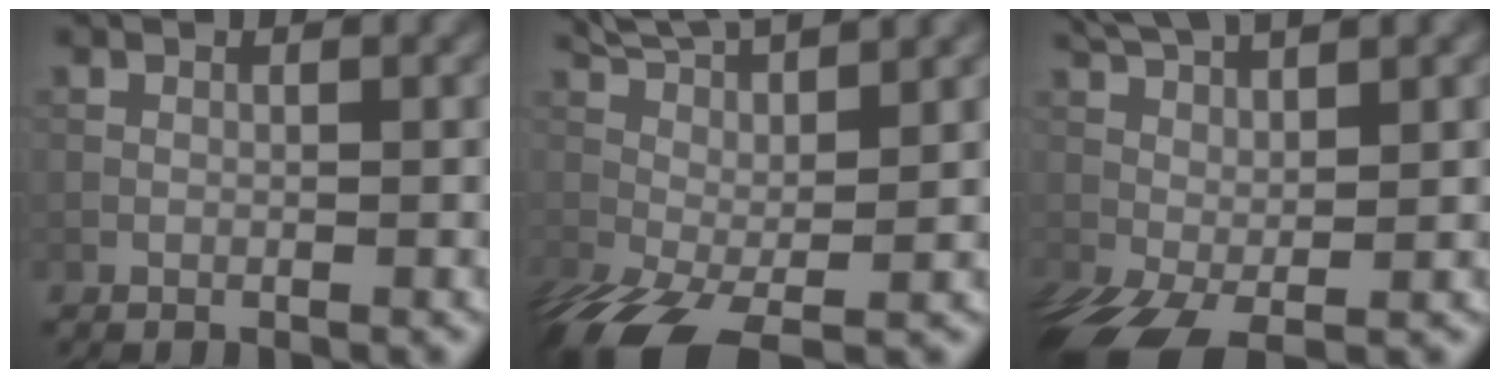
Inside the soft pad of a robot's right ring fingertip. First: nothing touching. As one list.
[{"total": 8.6, "force": [0.6, 3.0, 8.0], "torque": [-0.158, -0.001, 0.009]}, {"total": 7.1, "force": [0.9, 2.6, 6.5], "torque": [-0.134, 0.005, 0.011]}]